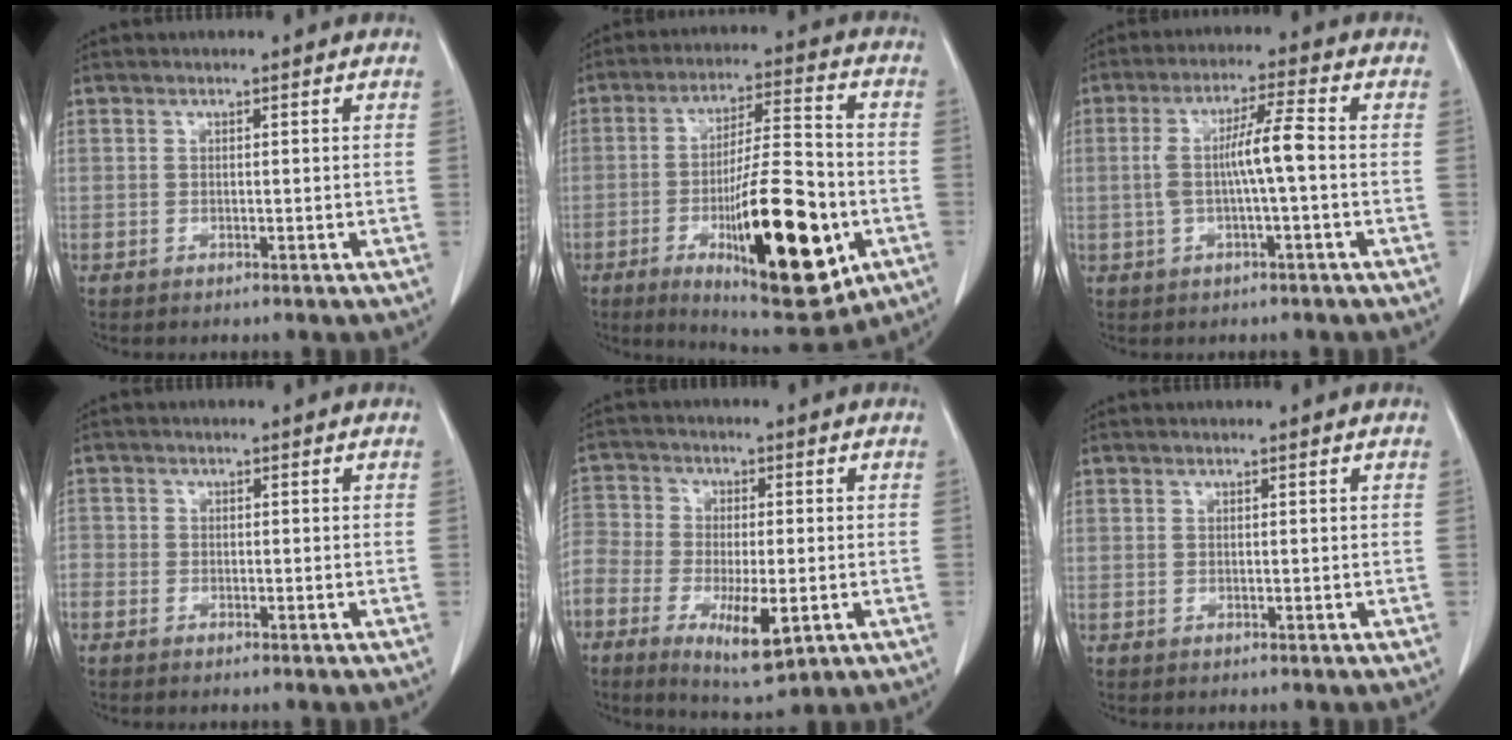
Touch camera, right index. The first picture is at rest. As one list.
[{"total": 20.2, "force": [-6.4, 4.3, 18.7], "torque": [-0.294, -0.015, -0.087]}, {"total": 6.6, "force": [-0.4, 0.1, 6.6], "torque": [-0.130, 0.017, -0.006]}, {"total": 2.2, "force": [-1.5, 1.6, 0.4], "torque": [-0.013, 0.003, -0.033]}, {"total": 14.0, "force": [-5.7, 6.9, 10.8], "torque": [-0.233, -0.008, -0.097]}, {"total": 0.0}]